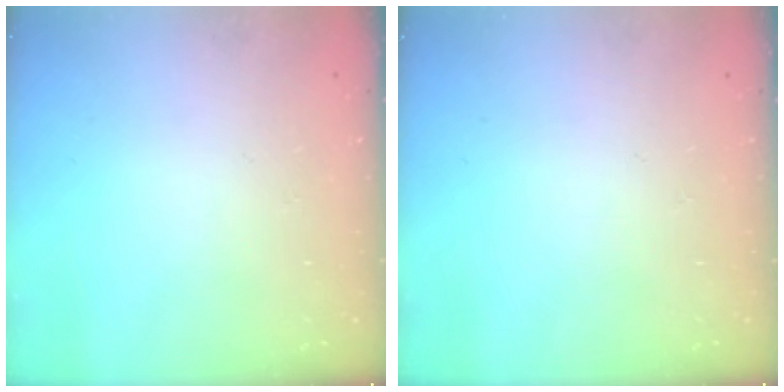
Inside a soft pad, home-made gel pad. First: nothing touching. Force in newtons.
{"total": 0.0}